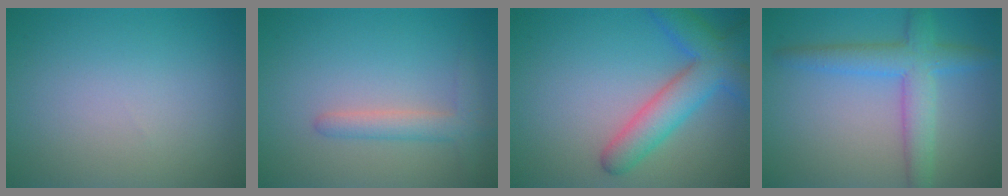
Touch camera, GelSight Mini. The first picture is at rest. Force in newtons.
{"total": 2.4, "press": 2.4, "slide": 0.3}
{"total": 5.8, "press": 5.8, "slide": 0.2}
{"total": 4.8, "press": 4.8, "slide": 0.1}